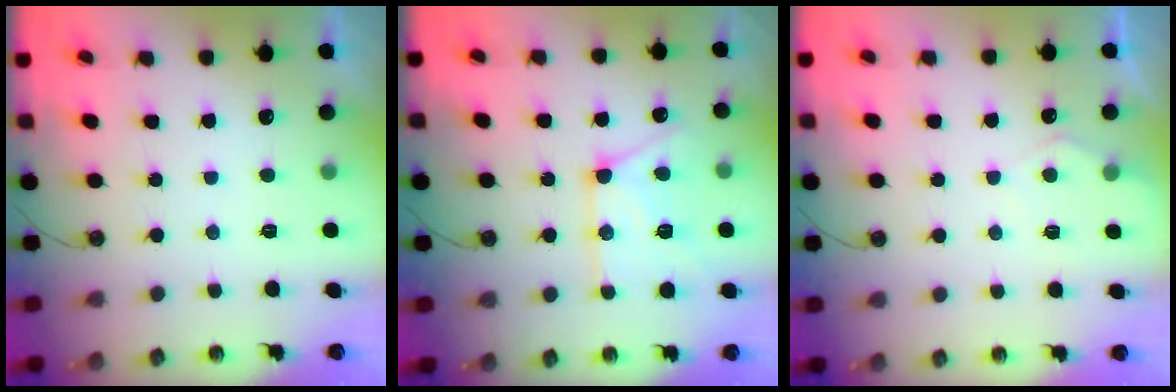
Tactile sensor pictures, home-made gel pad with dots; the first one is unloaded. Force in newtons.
{"total": 15.3, "press": 15.2, "slide": 1.7}
{"total": 5.0, "press": 4.9, "slide": 0.5}